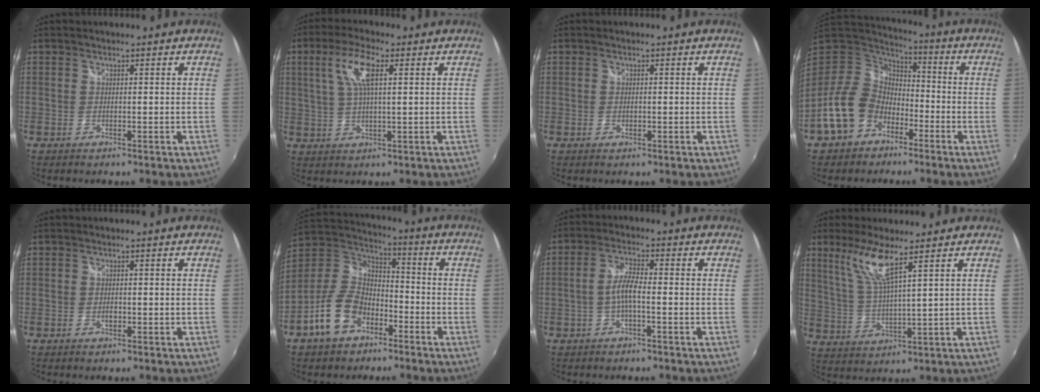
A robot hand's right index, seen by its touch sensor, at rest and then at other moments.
{"total": 7.7, "force": [2.5, 2.1, 7.0], "torque": [-0.139, 0.010, 0.049]}
{"total": 0.7, "force": [0.0, 0.6, 0.4], "torque": [-0.009, -0.001, -0.001]}
{"total": 15.4, "force": [-7.4, 11.9, 6.6], "torque": [-0.166, 0.016, -0.120]}
{"total": 1.0, "force": [-0.3, 0.6, 0.6], "torque": [-0.011, 0.000, -0.007]}
{"total": 13.6, "force": [-6.9, 8.8, 7.8], "torque": [-0.175, 0.017, -0.120]}
{"total": 4.4, "force": [-1.4, 0.8, 4.1], "torque": [-0.085, 0.008, -0.027]}
{"total": 8.1, "force": [5.0, 0.5, 6.3], "torque": [-0.132, -0.004, 0.108]}